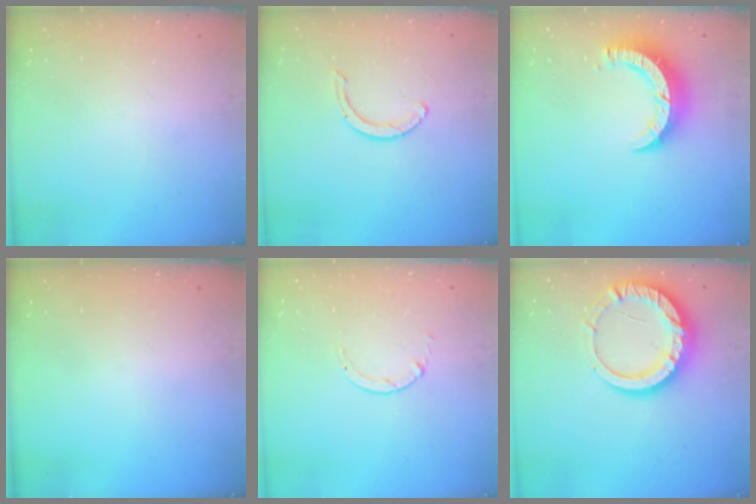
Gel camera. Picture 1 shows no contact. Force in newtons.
{"total": 2.9, "press": 2.9, "slide": 0.4}
{"total": 9.3, "press": 9.3, "slide": 0.8}
{"total": 0.0}
{"total": 0.7, "press": 0.7, "slide": 0.1}
{"total": 13.6, "press": 13.6, "slide": 1.2}